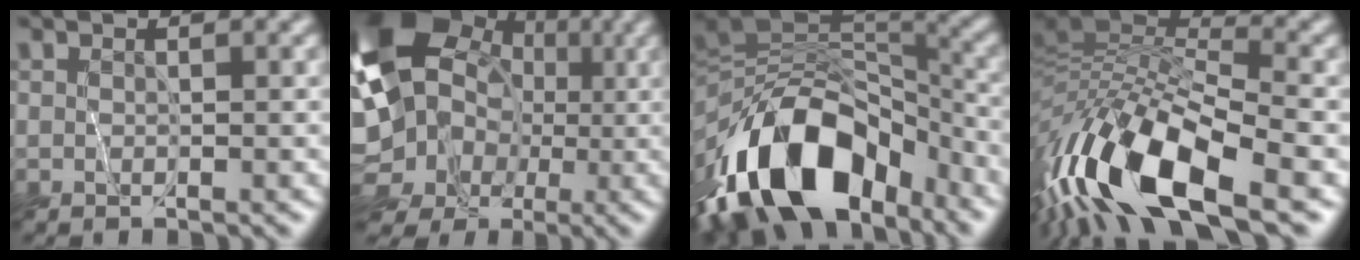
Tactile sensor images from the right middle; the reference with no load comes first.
{"total": 14.6, "force": [-1.4, 12.4, 7.6], "torque": [-0.152, 0.015, -0.050]}
{"total": 14.1, "force": [-8.0, 7.9, 8.5], "torque": [-0.163, 0.014, -0.137]}
{"total": 12.9, "force": [-6.3, 4.6, 10.3], "torque": [-0.197, 0.010, -0.123]}